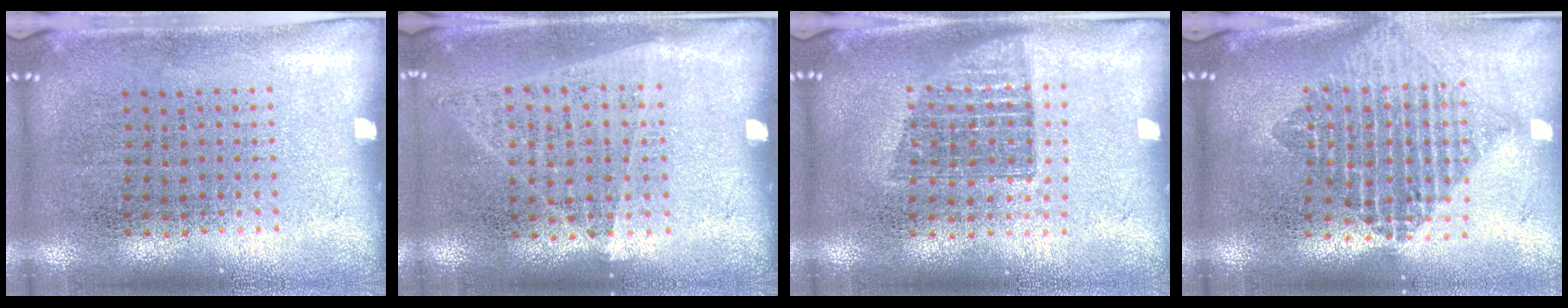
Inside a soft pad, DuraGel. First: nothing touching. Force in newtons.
{"total": 1.0, "press": 0.9, "slide": 0.4}
{"total": 1.4, "press": 1.2, "slide": 0.8}
{"total": 2.1, "press": 1.7, "slide": 1.2}